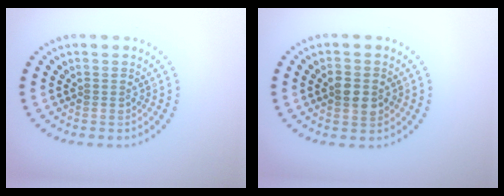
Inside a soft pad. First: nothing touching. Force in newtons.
{"total": 2.4, "press": 2.4, "slide": 0.1}